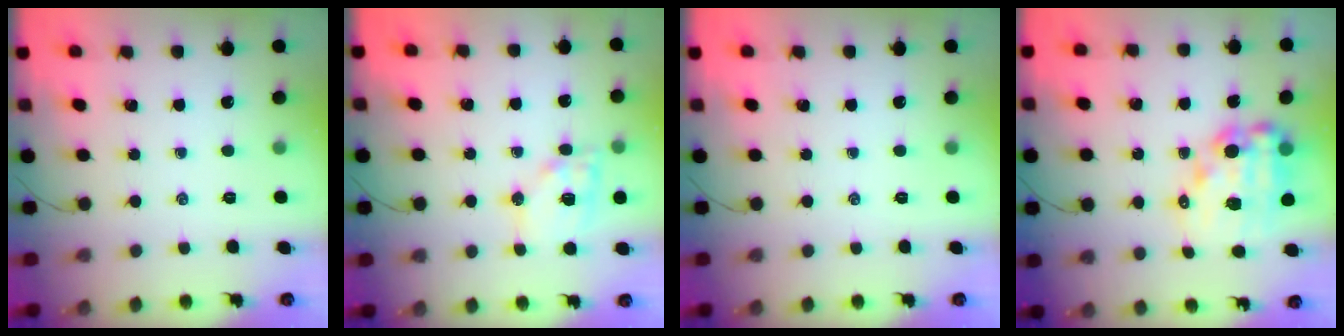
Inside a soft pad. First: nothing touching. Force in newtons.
{"total": 12.9, "press": 12.7, "slide": 2.0}
{"total": 0.0}
{"total": 13.6, "press": 13.2, "slide": 3.3}